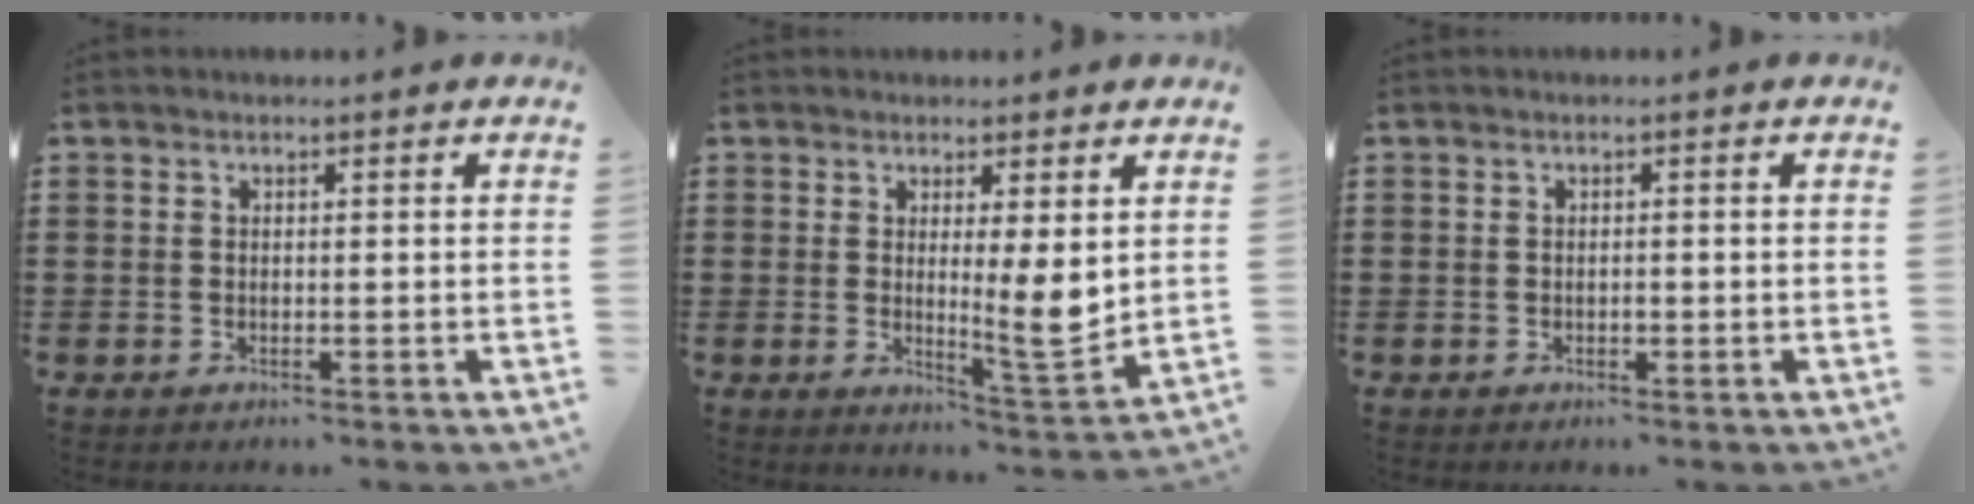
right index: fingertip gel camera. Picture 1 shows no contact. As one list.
[{"total": 6.2, "force": [1.6, 1.1, 6.0], "torque": [-0.081, -0.024, 0.021]}, {"total": 0.7, "force": [-0.3, 0.3, 0.5], "torque": [-0.011, -0.002, -0.005]}]